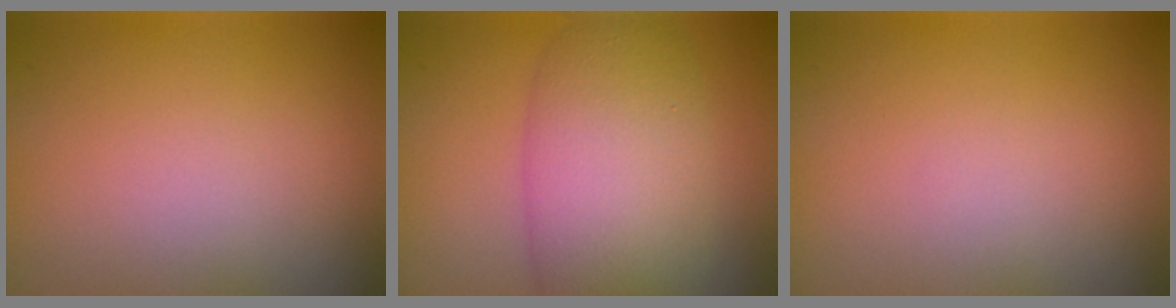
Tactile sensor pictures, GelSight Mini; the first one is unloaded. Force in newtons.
{"total": 8.7, "press": 8.6, "slide": 0.2}
{"total": 0.0}